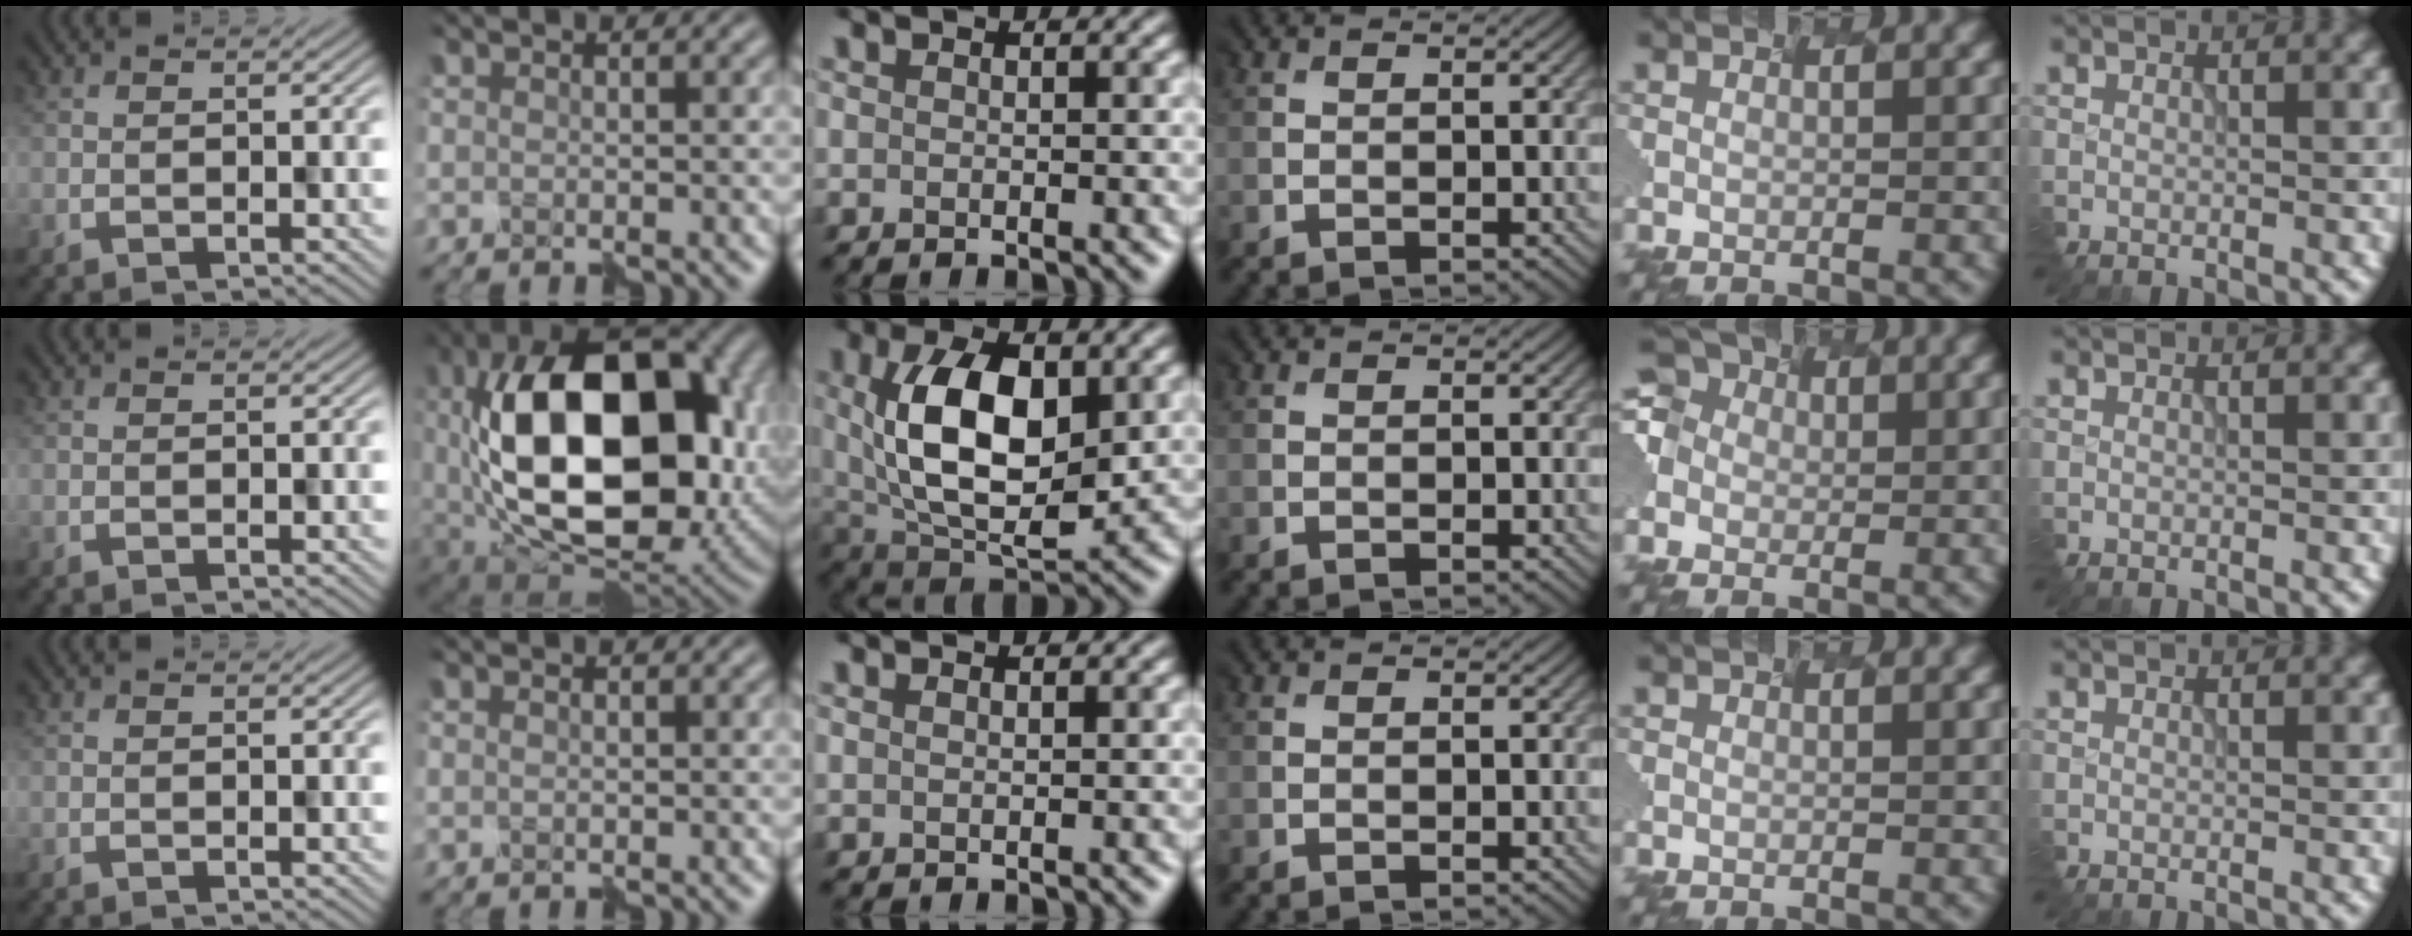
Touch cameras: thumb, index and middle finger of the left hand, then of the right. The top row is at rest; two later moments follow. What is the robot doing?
{"motion": "assemble", "object": "hinged jar"}